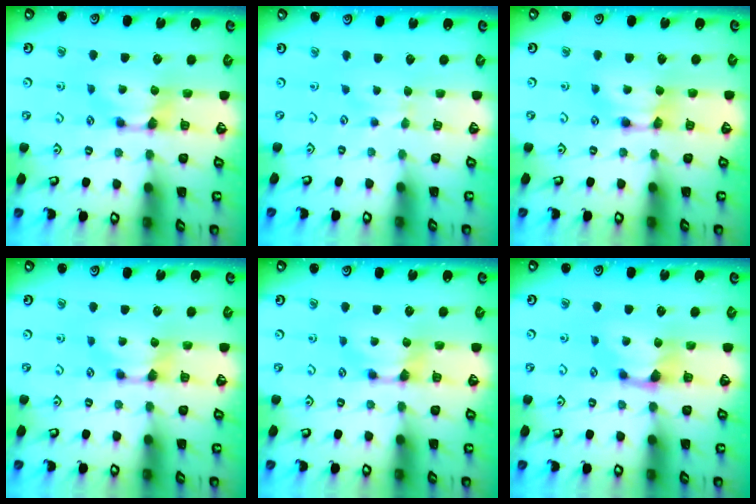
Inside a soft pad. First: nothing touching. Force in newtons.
{"total": 2.1, "press": 2.0, "slide": 0.4}
{"total": 1.6, "press": 1.6, "slide": 0.1}
{"total": 0.0}
{"total": 0.0}
{"total": 1.0, "press": 0.5, "slide": 0.8}